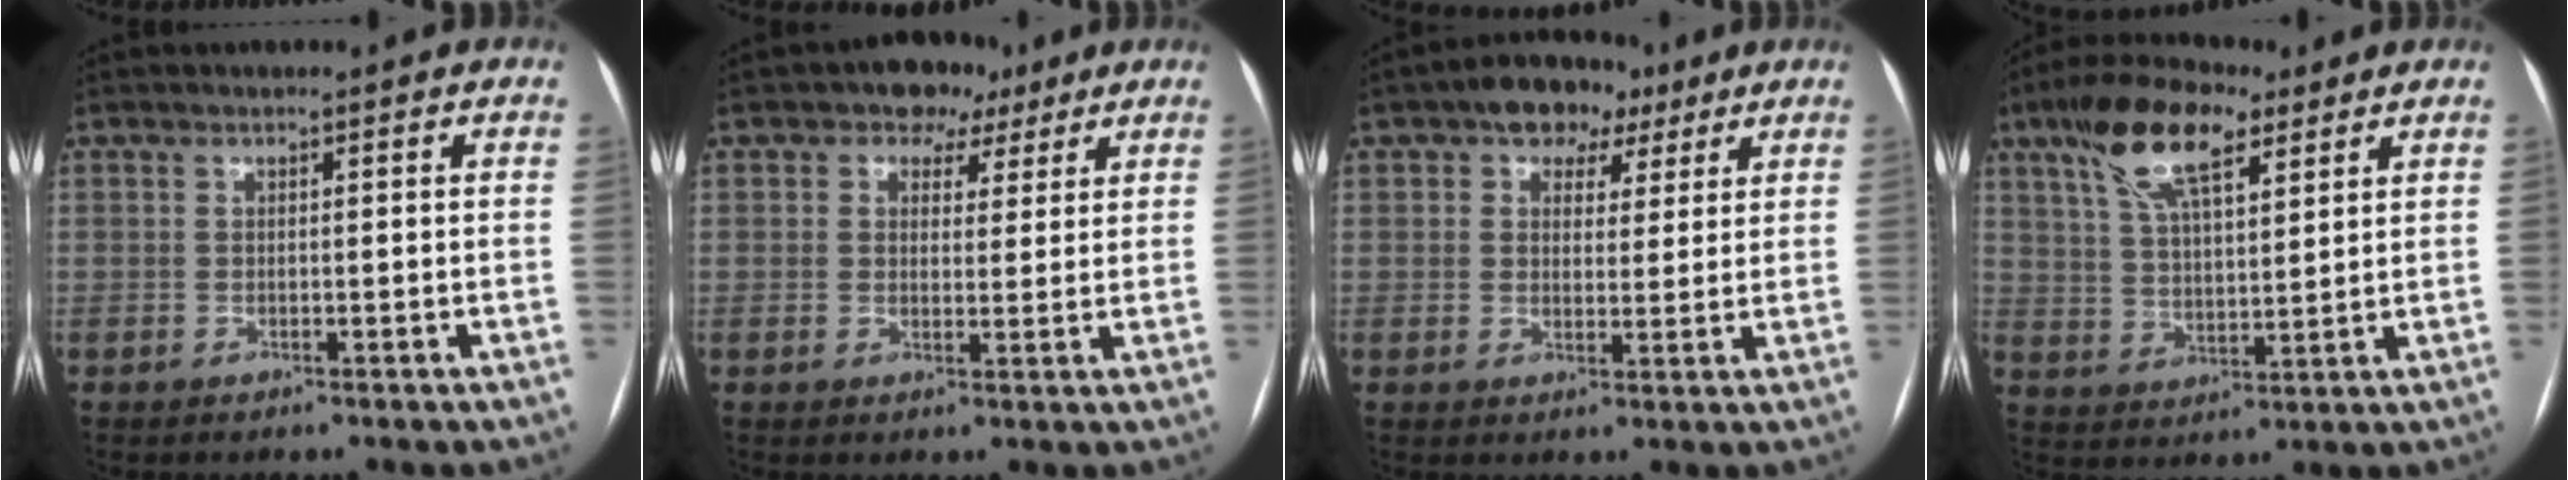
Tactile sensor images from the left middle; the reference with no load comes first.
{"total": 5.0, "force": [3.2, 3.5, 1.8], "torque": [-0.017, 0.015, 0.045]}
{"total": 7.4, "force": [4.4, 4.7, 3.6], "torque": [-0.045, 0.025, 0.065]}
{"total": 12.5, "force": [7.4, 4.2, 9.1], "torque": [-0.177, 0.023, 0.137]}